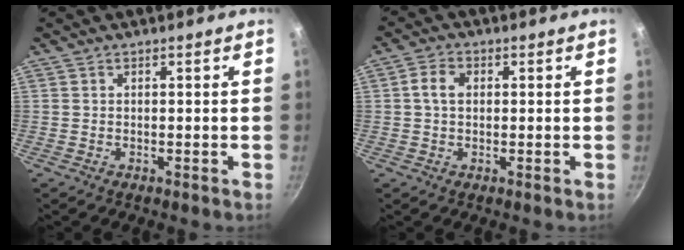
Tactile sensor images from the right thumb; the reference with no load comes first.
{"total": 3.6, "force": [0.5, 2.6, 2.4], "torque": [-0.041, 0.010, 0.003]}